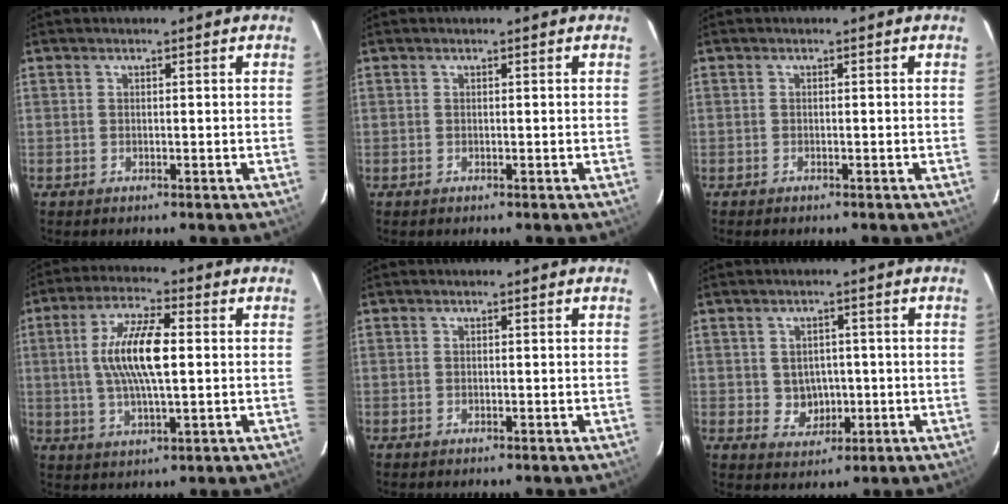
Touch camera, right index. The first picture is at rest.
{"total": 0.0}
{"total": 0.5, "force": [-0.5, 0.0, 0.2], "torque": [-0.004, -0.001, -0.010]}
{"total": 11.5, "force": [1.0, 3.2, 11.1], "torque": [-0.216, 0.008, 0.020]}
{"total": 0.0}
{"total": 4.8, "force": [-0.3, 4.4, 1.7], "torque": [-0.037, 0.012, 0.010]}